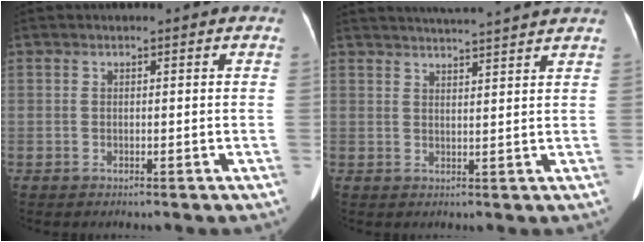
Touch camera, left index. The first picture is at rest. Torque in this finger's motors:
{"motor_torque": [0.51, -1.19, 0.01, 0.04]}